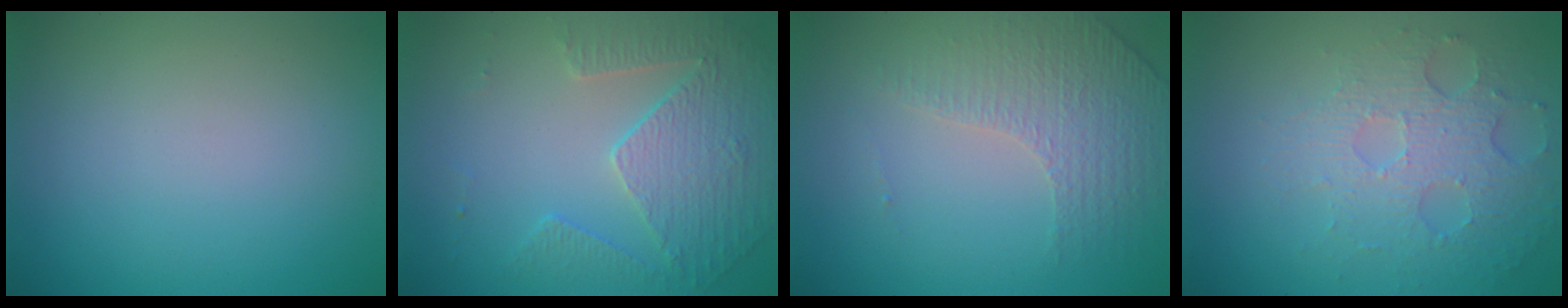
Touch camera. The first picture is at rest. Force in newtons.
{"total": 3.8, "press": 3.5, "slide": 1.6}
{"total": 4.4, "press": 2.8, "slide": 3.3}
{"total": 5.0, "press": 3.5, "slide": 3.7}